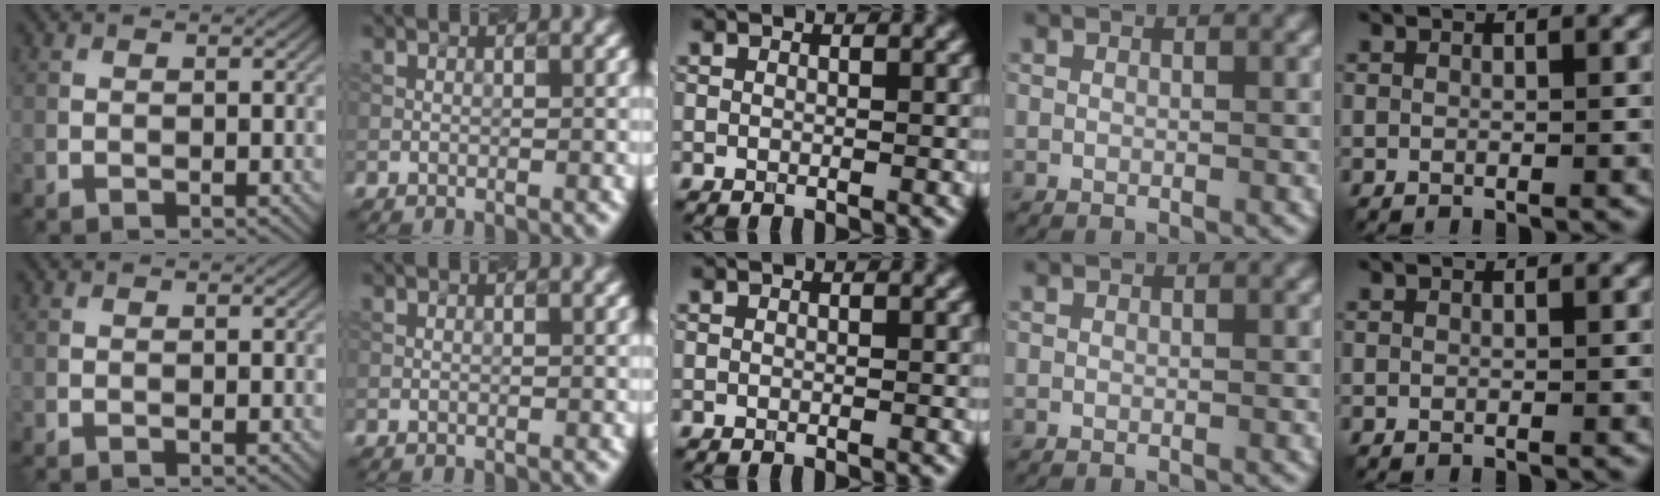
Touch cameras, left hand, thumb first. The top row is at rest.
{}